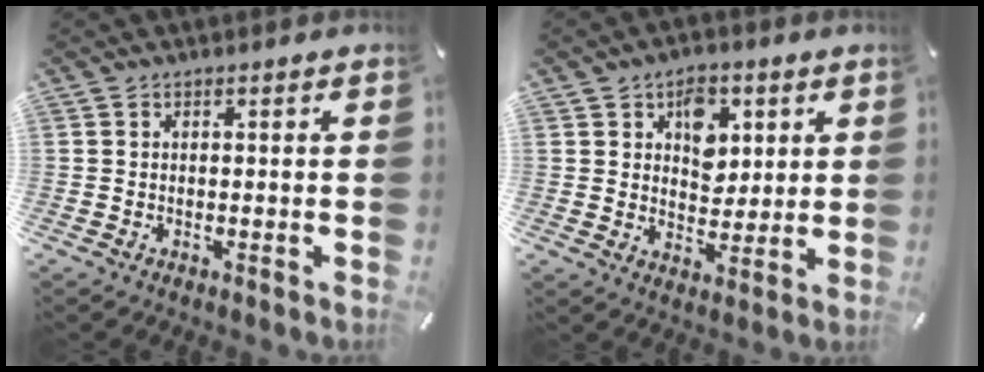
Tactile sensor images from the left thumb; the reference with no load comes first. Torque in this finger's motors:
{"motor_torque": [1.24, 1.04, 0.71, -0.76, 0.19]}